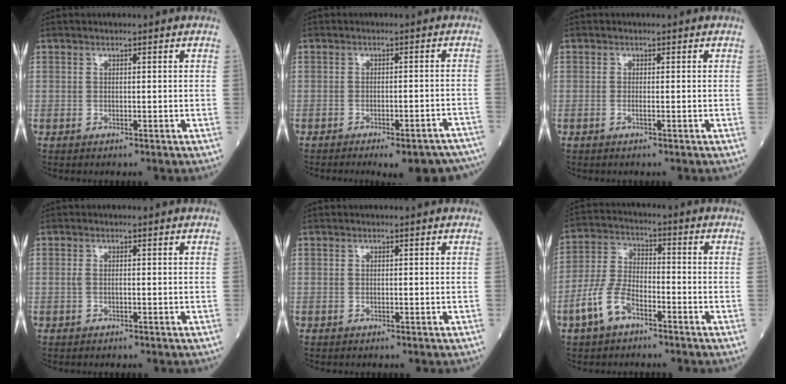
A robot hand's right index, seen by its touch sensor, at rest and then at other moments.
{"total": 13.2, "force": [-11.9, 1.8, 5.4], "torque": [-0.018, 0.012, -0.132]}
{"total": 0.8, "force": [-0.2, 0.1, 0.7], "torque": [-0.018, -0.002, -0.004]}
{"total": 1.1, "force": [-0.1, 0.5, 0.9], "torque": [-0.025, 0.003, -0.001]}
{"total": 0.0}
{"total": 7.9, "force": [-4.3, 3.8, 5.4], "torque": [-0.129, 0.008, -0.089]}